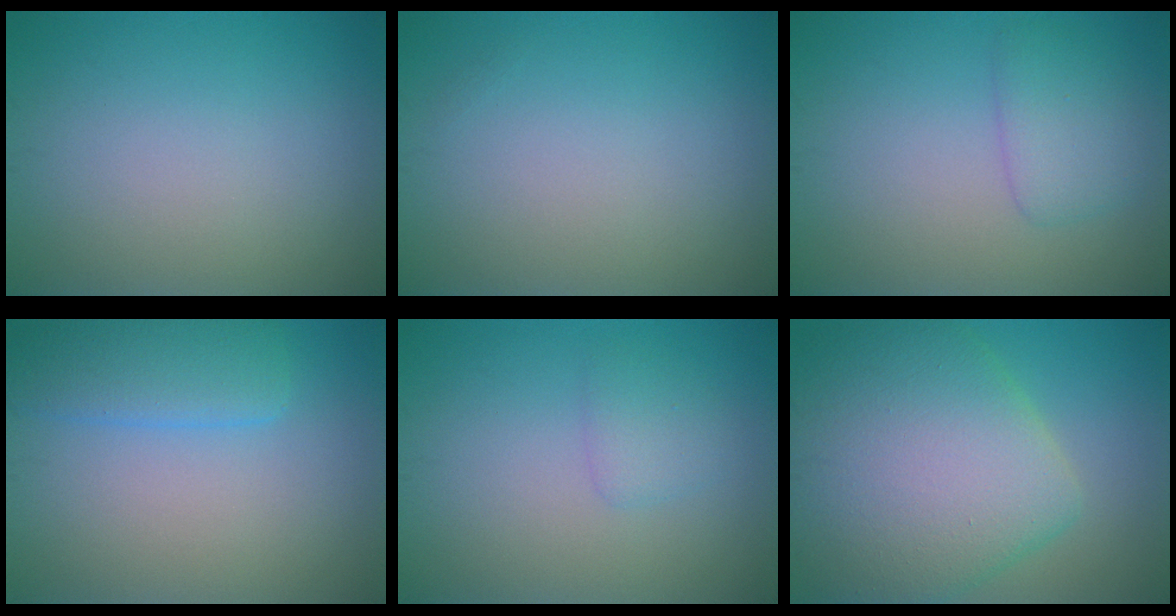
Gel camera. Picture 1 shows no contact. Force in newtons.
{"total": 0.0}
{"total": 2.6, "press": 2.6, "slide": 0.1}
{"total": 3.7, "press": 3.7, "slide": 0.4}
{"total": 1.5, "press": 1.4, "slide": 0.1}
{"total": 11.0, "press": 11.0, "slide": 0.7}